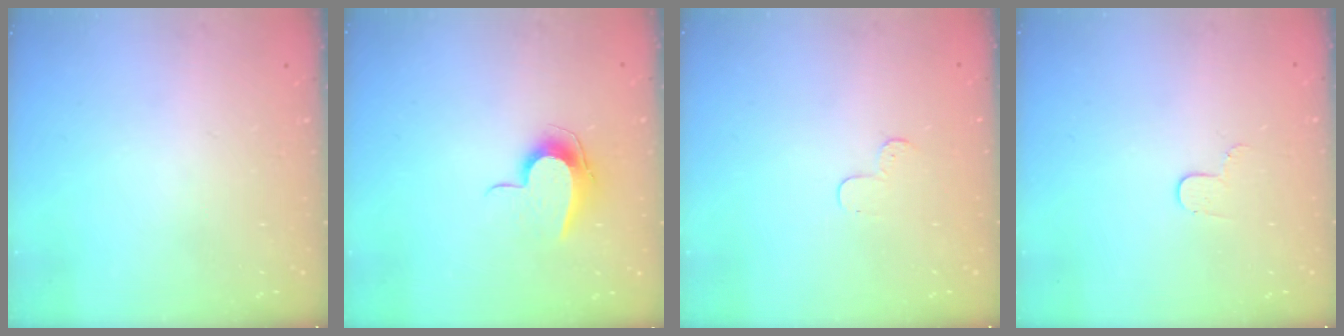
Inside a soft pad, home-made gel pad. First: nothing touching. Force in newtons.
{"total": 9.2, "press": 9.2, "slide": 0.8}
{"total": 3.2, "press": 3.2, "slide": 0.3}
{"total": 3.4, "press": 3.4, "slide": 0.4}